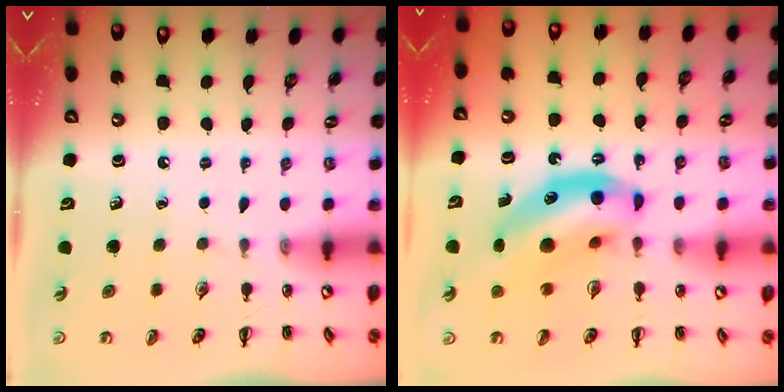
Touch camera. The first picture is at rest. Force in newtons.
{"total": 13.4, "press": 12.9, "slide": 3.5}